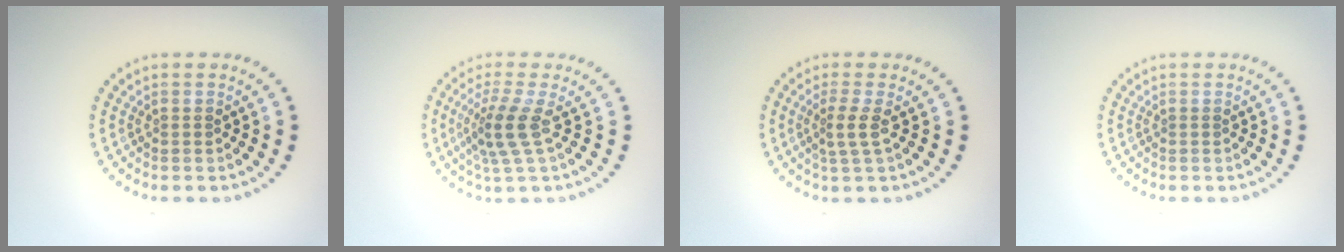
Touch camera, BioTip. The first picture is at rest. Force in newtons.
{"total": 3.1, "press": 2.4, "slide": 2.0}
{"total": 2.0, "press": 1.4, "slide": 1.4}
{"total": 0.0}